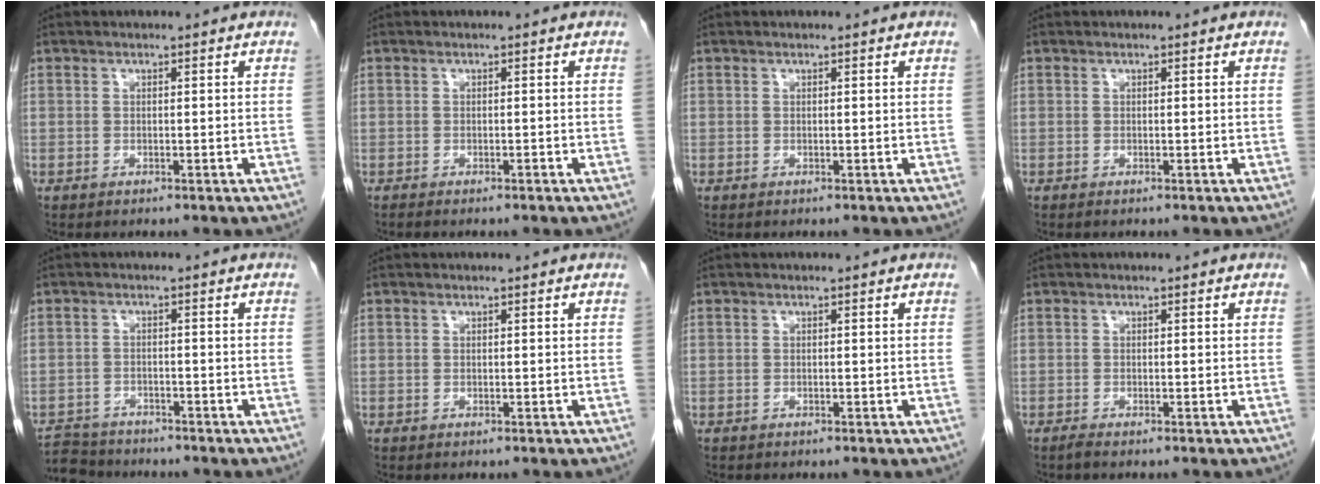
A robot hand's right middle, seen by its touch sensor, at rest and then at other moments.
{"total": 0.9, "force": [-0.7, 0.0, 0.5], "torque": [-0.013, -0.002, -0.010]}
{"total": 0.0}
{"total": 0.0}
{"total": 5.8, "force": [-5.6, 1.5, 0.0], "torque": [0.004, -0.002, -0.095]}
{"total": 0.0}
{"total": 0.0}
{"total": 0.6, "force": [-0.5, -0.1, 0.3], "torque": [-0.009, -0.002, -0.012]}